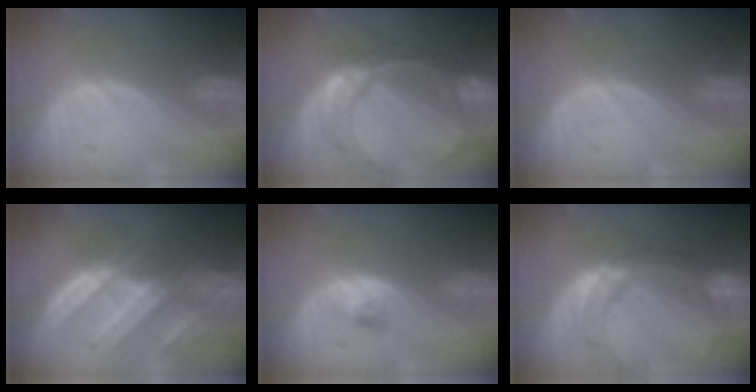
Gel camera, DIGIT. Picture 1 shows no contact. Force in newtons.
{"total": 11.0, "press": 9.4, "slide": 5.8}
{"total": 0.0}
{"total": 9.4, "press": 8.3, "slide": 4.4}
{"total": 2.4, "press": 2.3, "slide": 0.8}
{"total": 11.0, "press": 9.3, "slide": 5.9}